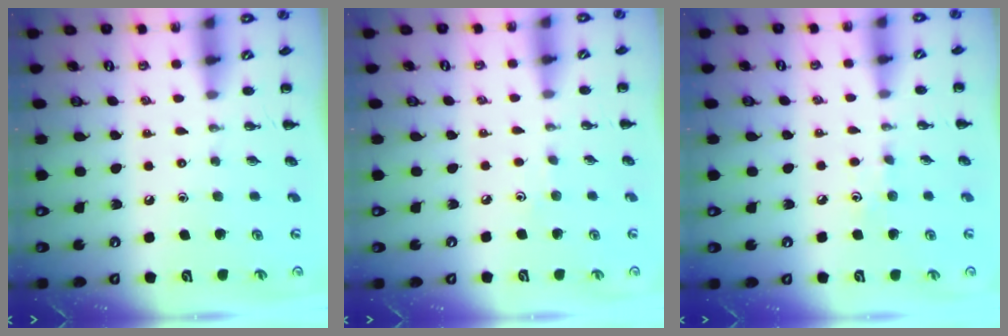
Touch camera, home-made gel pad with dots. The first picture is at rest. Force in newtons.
{"total": 2.6, "press": 2.5, "slide": 0.8}
{"total": 5.9, "press": 5.7, "slide": 1.4}